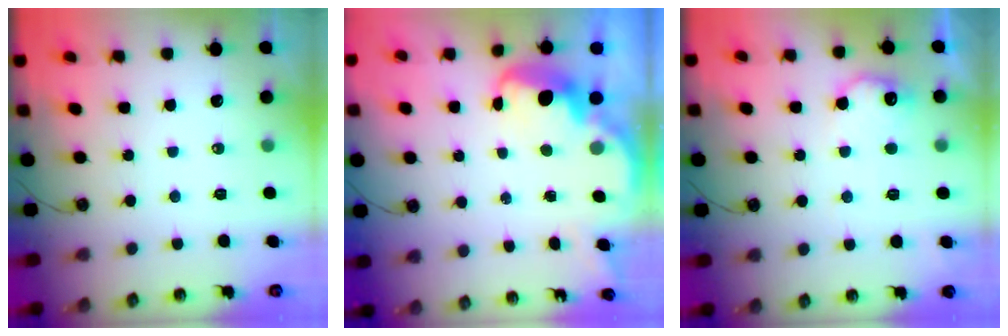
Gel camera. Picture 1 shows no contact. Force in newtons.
{"total": 3.2, "press": 3.2, "slide": 0.6}
{"total": 10.9, "press": 10.9, "slide": 0.5}